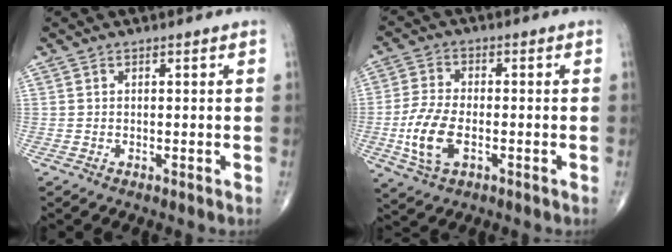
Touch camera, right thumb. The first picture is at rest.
{"total": 9.4, "force": [-2.4, 4.9, 7.6], "torque": [-0.163, 0.004, -0.045]}